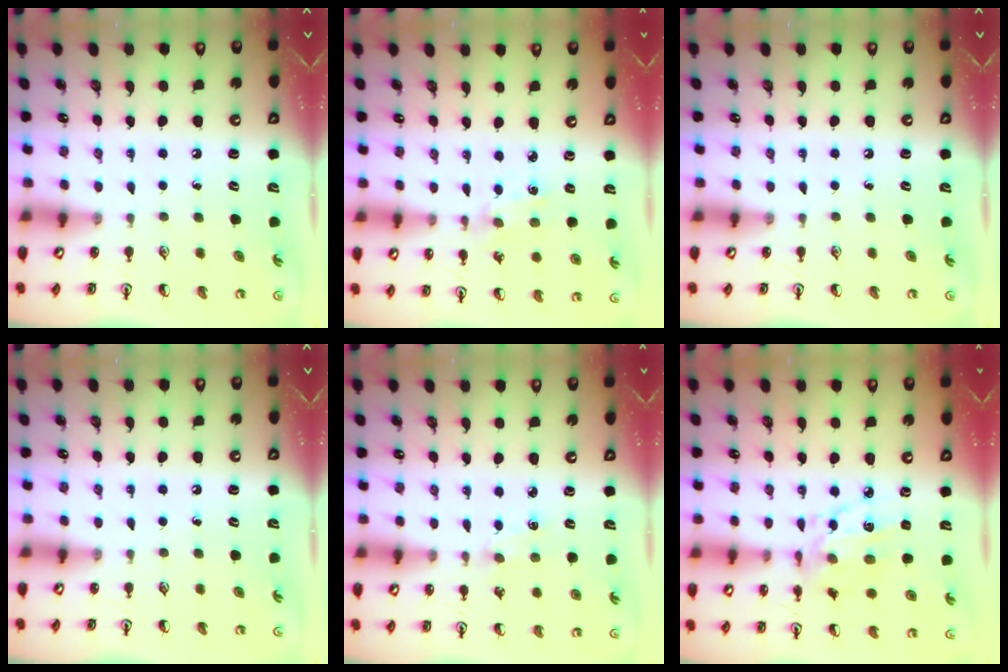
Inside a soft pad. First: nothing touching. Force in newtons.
{"total": 1.7, "press": 1.6, "slide": 0.4}
{"total": 0.0}
{"total": 0.0}
{"total": 2.0, "press": 2.0, "slide": 0.3}
{"total": 10.5, "press": 10.4, "slide": 0.6}